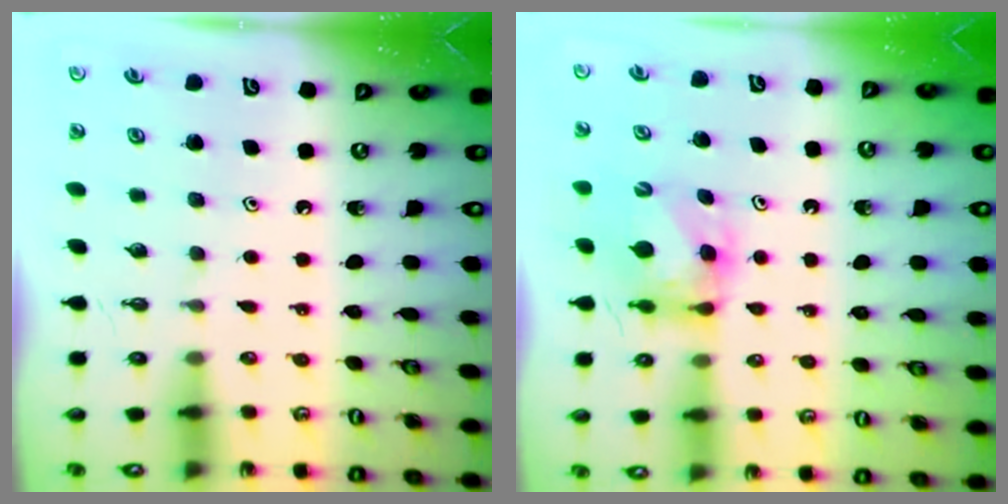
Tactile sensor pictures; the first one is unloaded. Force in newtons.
{"total": 5.7, "press": 5.7, "slide": 0.2}